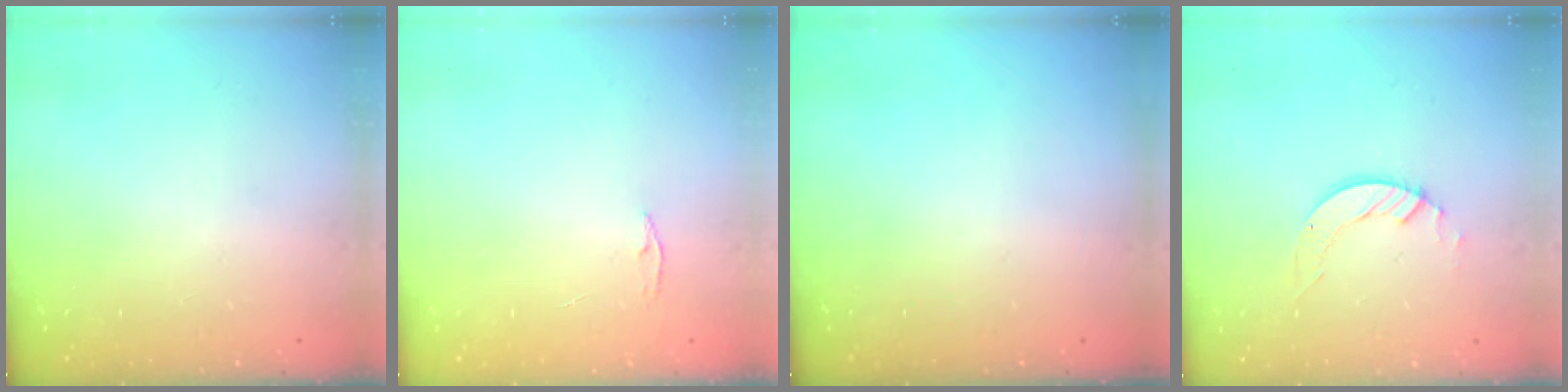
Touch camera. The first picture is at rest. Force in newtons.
{"total": 3.8, "press": 3.7, "slide": 0.5}
{"total": 0.0}
{"total": 4.2, "press": 4.2, "slide": 0.2}